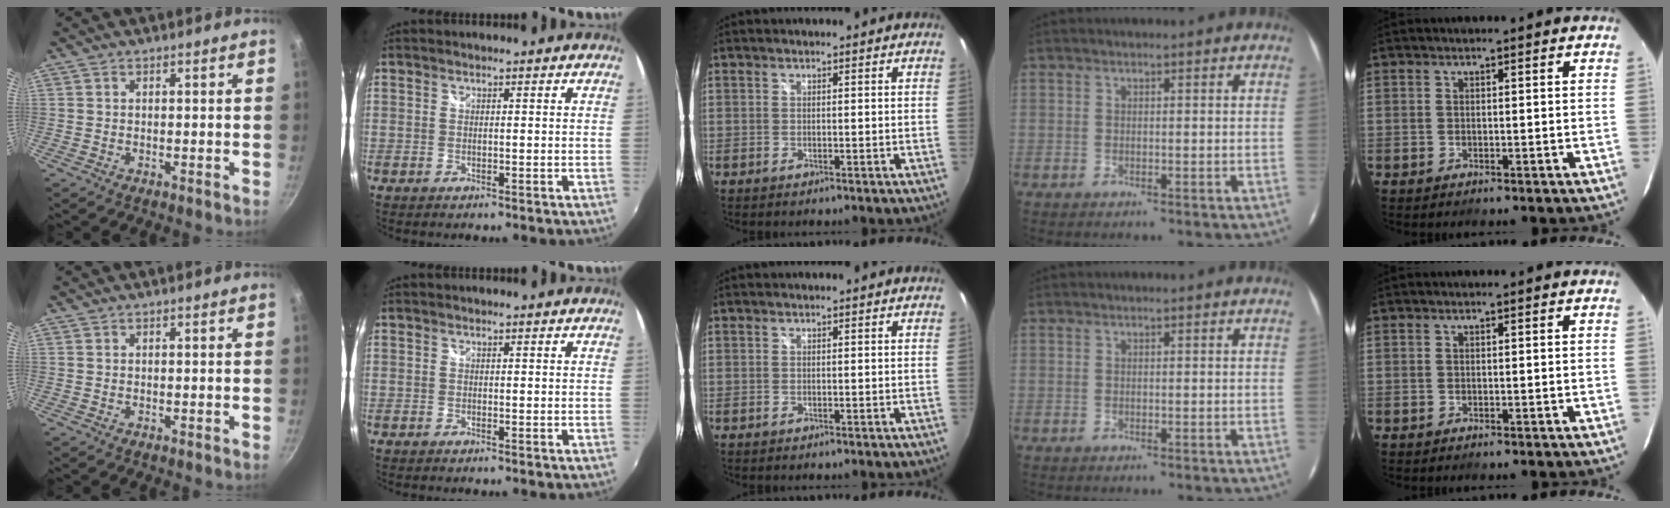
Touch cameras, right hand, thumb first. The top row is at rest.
{}